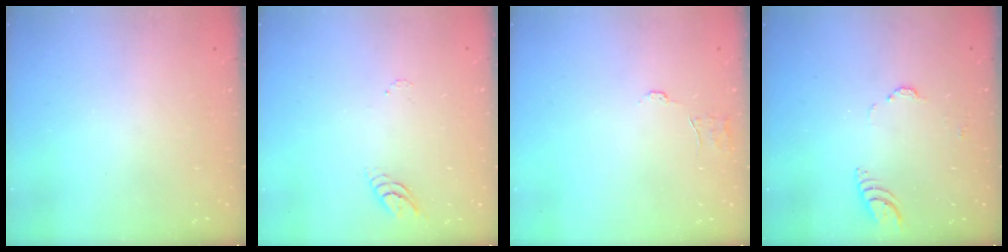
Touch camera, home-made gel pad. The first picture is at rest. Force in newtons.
{"total": 3.9, "press": 3.9, "slide": 0.3}
{"total": 4.2, "press": 4.1, "slide": 0.2}
{"total": 4.0, "press": 4.0, "slide": 0.3}